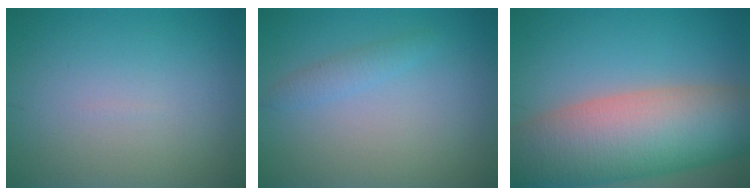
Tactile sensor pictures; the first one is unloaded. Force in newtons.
{"total": 1.3, "press": 1.3, "slide": 0.1}
{"total": 14.1, "press": 14.1, "slide": 0.7}